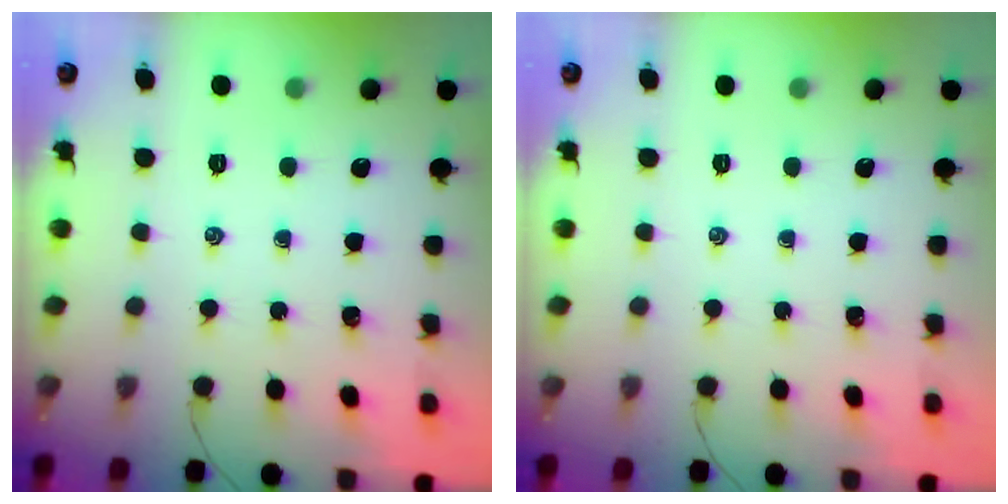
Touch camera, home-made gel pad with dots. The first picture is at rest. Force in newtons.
{"total": 0.0}